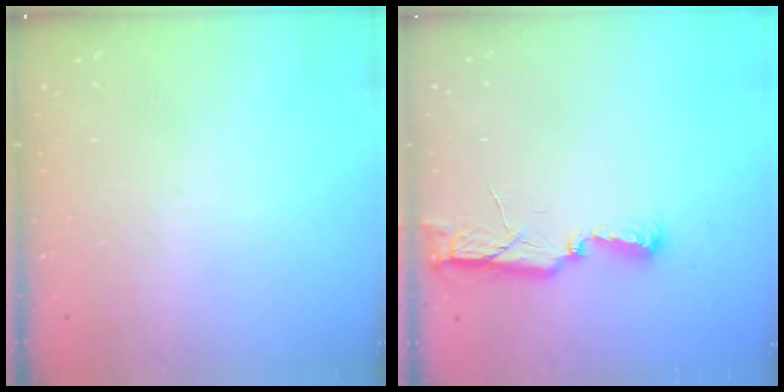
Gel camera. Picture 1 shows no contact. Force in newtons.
{"total": 9.0, "press": 7.8, "slide": 4.5}